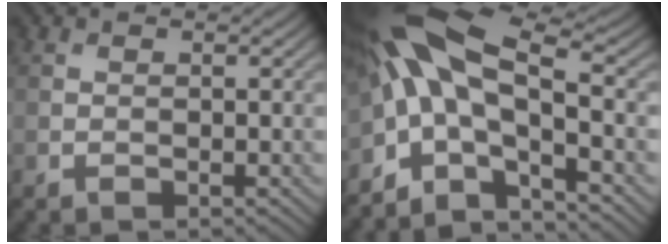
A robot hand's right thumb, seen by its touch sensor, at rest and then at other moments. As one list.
[{"total": 11.9, "force": [-2.7, 5.3, 10.3], "torque": [-0.202, 0.012, -0.068]}]